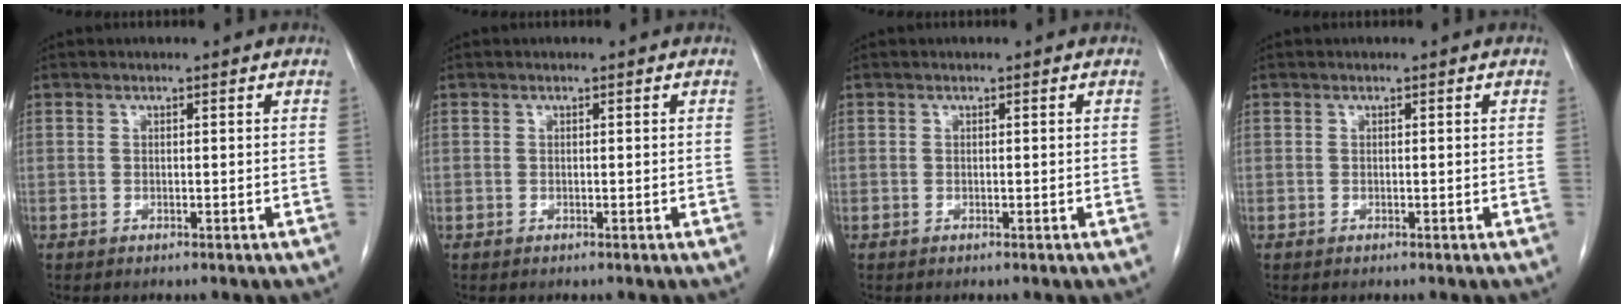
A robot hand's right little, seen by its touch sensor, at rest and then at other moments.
{"total": 0.0}
{"total": 0.0}
{"total": 0.0}